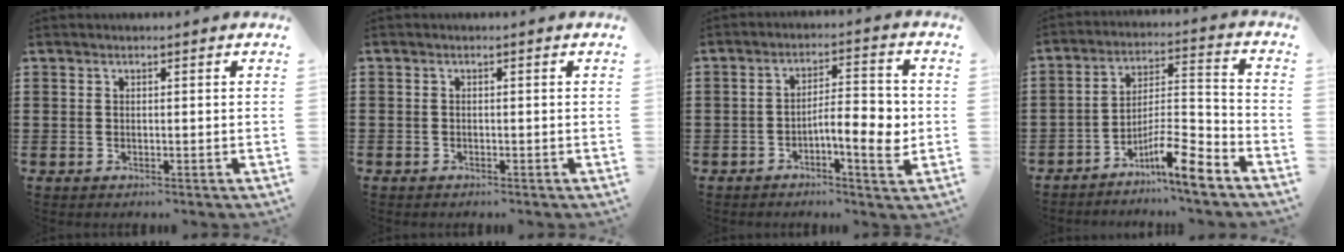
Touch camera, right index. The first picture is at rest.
{"total": 0.7, "force": [-0.6, 0.3, 0.1], "torque": [-0.004, 0.000, -0.013]}
{"total": 7.0, "force": [-1.6, 2.1, 6.5], "torque": [-0.088, -0.002, -0.034]}
{"total": 9.7, "force": [-7.2, 1.5, 6.3], "torque": [-0.112, 0.009, -0.134]}